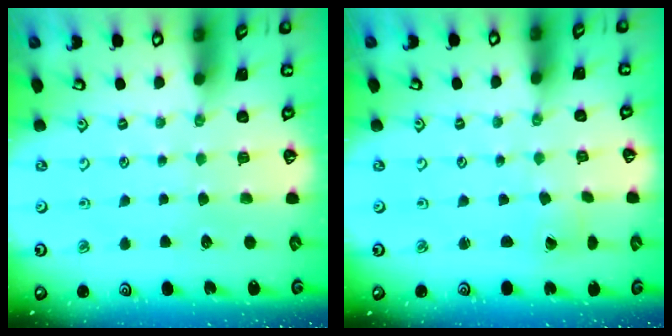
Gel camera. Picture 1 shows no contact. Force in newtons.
{"total": 1.0, "press": 1.0, "slide": 0.0}